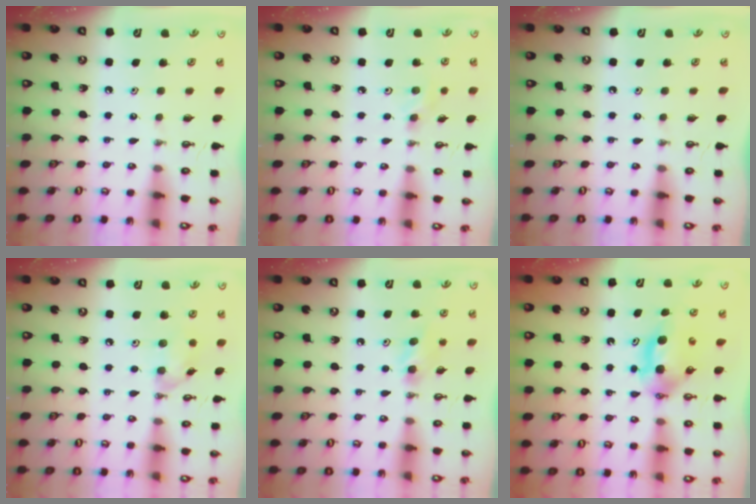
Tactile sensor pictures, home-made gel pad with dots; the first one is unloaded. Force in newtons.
{"total": 2.1, "press": 2.0, "slide": 0.5}
{"total": 0.0}
{"total": 9.0, "press": 9.0, "slide": 0.1}
{"total": 7.5, "press": 6.6, "slide": 3.5}
{"total": 5.8, "press": 5.7, "slide": 1.2}